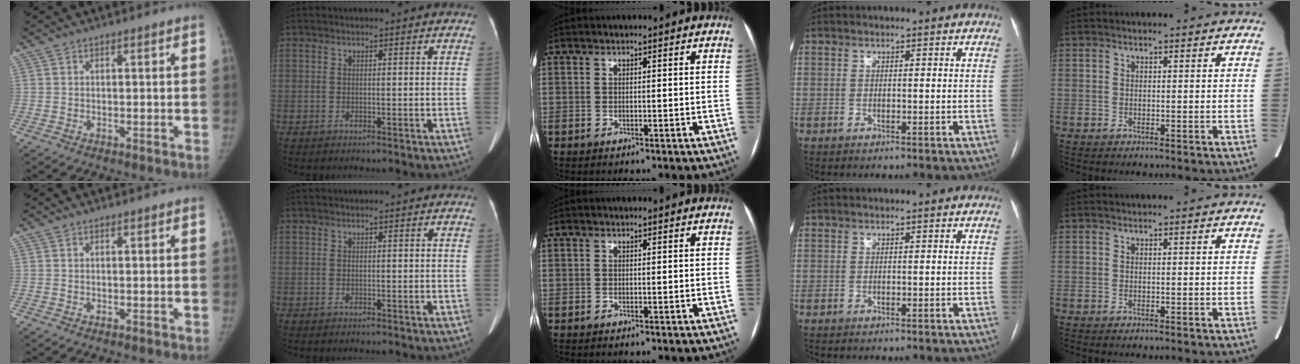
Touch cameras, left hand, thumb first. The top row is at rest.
{}